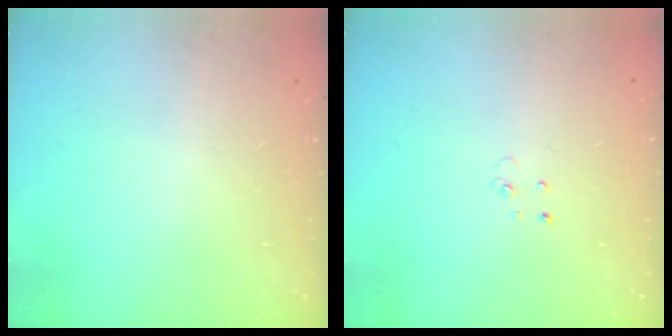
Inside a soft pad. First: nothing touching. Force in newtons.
{"total": 2.5, "press": 2.5, "slide": 0.2}